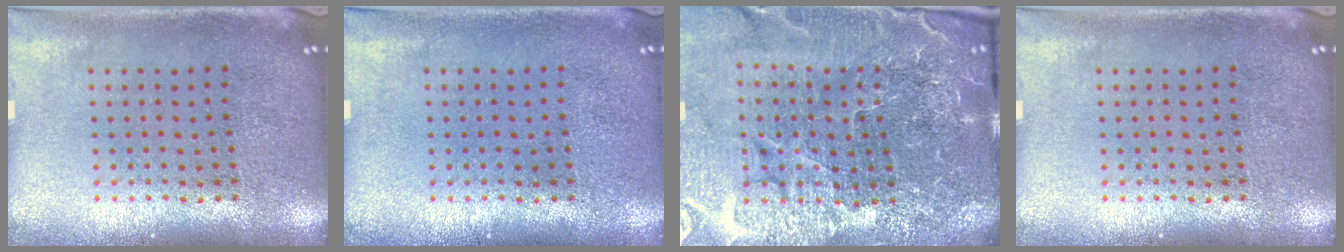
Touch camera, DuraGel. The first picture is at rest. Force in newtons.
{"total": 0.0}
{"total": 6.2, "press": 5.7, "slide": 2.4}
{"total": 0.0}